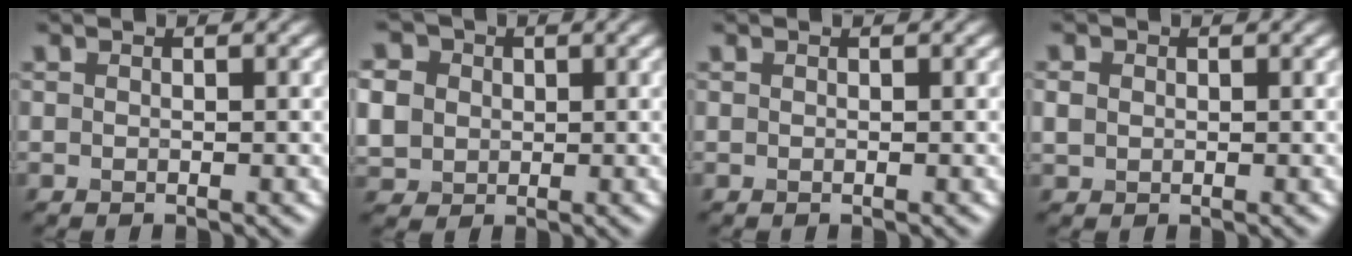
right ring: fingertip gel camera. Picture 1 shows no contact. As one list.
[{"total": 7.8, "force": [1.6, 6.8, 3.6], "torque": [-0.088, 0.022, 0.012]}, {"total": 0.0}, {"total": 1.3, "force": [0.2, 1.1, 0.5], "torque": [-0.010, 0.001, 0.003]}]